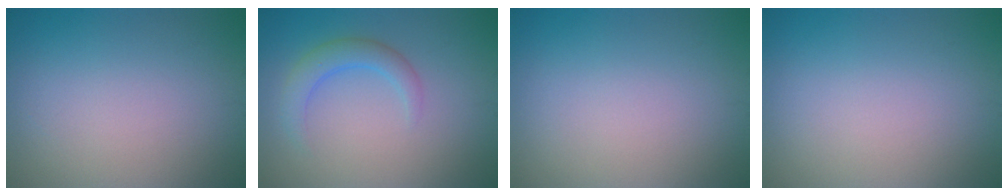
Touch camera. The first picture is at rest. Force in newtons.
{"total": 2.6, "press": 2.6, "slide": 0.1}
{"total": 0.0}
{"total": 0.0}